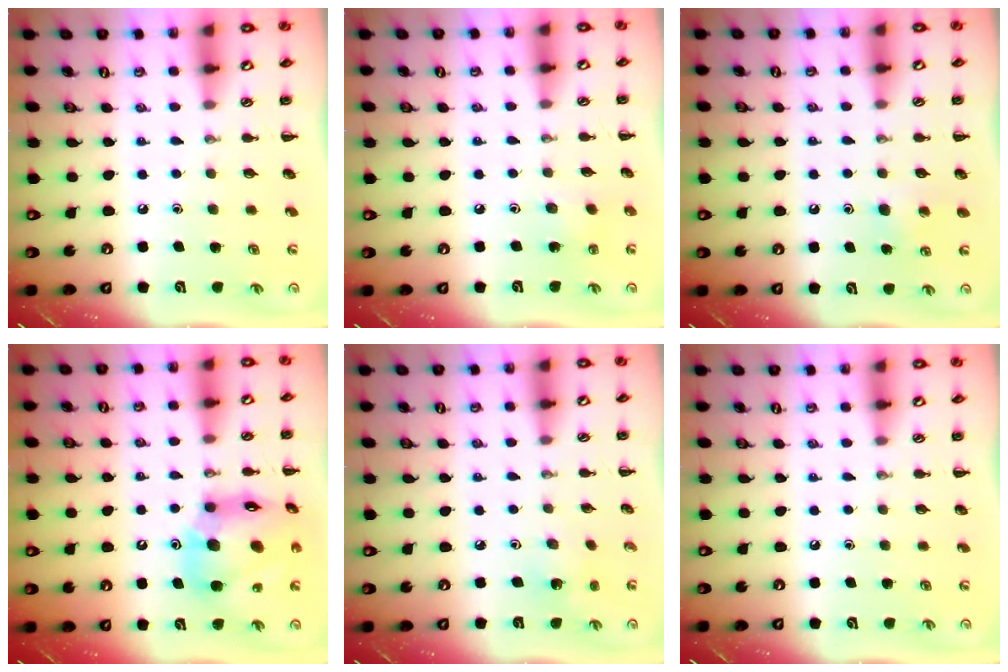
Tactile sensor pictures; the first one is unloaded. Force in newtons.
{"total": 1.5, "press": 1.4, "slide": 0.6}
{"total": 4.4, "press": 4.1, "slide": 1.5}
{"total": 18.2, "press": 17.6, "slide": 4.8}
{"total": 1.5, "press": 1.4, "slide": 0.5}
{"total": 0.0}